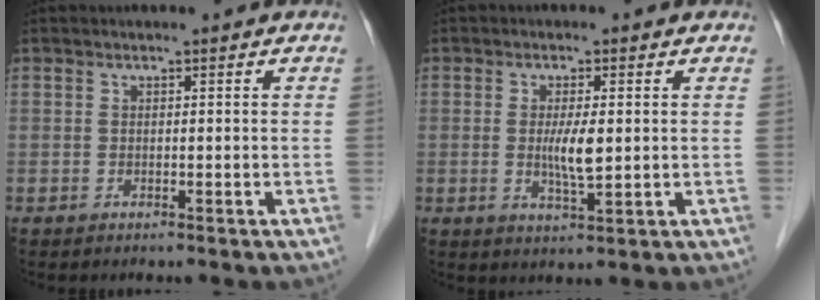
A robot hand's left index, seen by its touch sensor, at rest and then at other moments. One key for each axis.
{"total": 4.4, "fx": 0.1, "fy": 0.9, "fz": 4.3, "tx": -0.076, "ty": -0.010, "tz": 0.003}